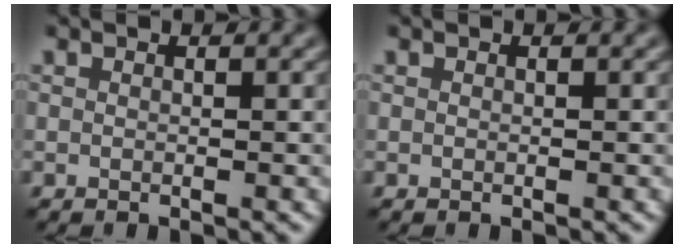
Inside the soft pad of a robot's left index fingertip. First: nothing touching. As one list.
[{"total": 0.0}]